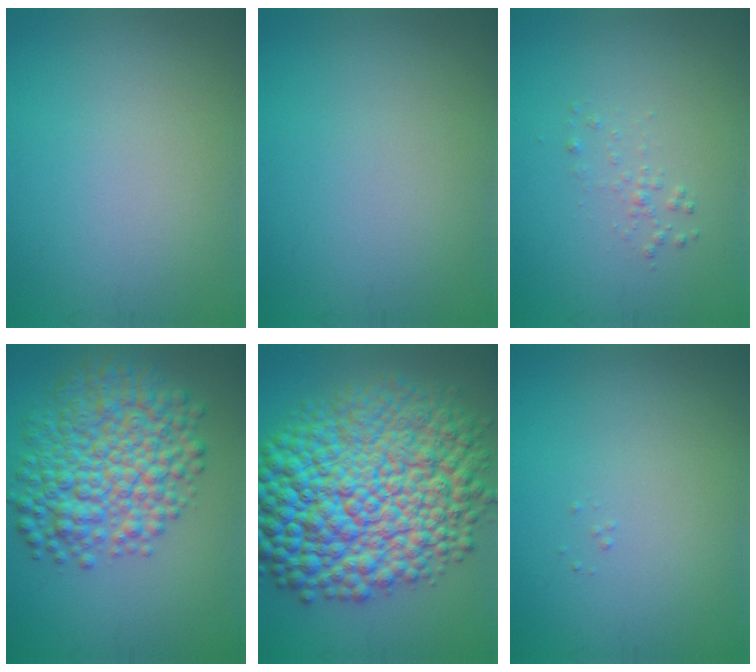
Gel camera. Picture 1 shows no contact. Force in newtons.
{"total": 0.0}
{"total": 0.9, "press": 0.9, "slide": 0.0}
{"total": 8.6, "press": 8.6, "slide": 0.1}
{"total": 17.2, "press": 17.2, "slide": 0.0}
{"total": 0.0}